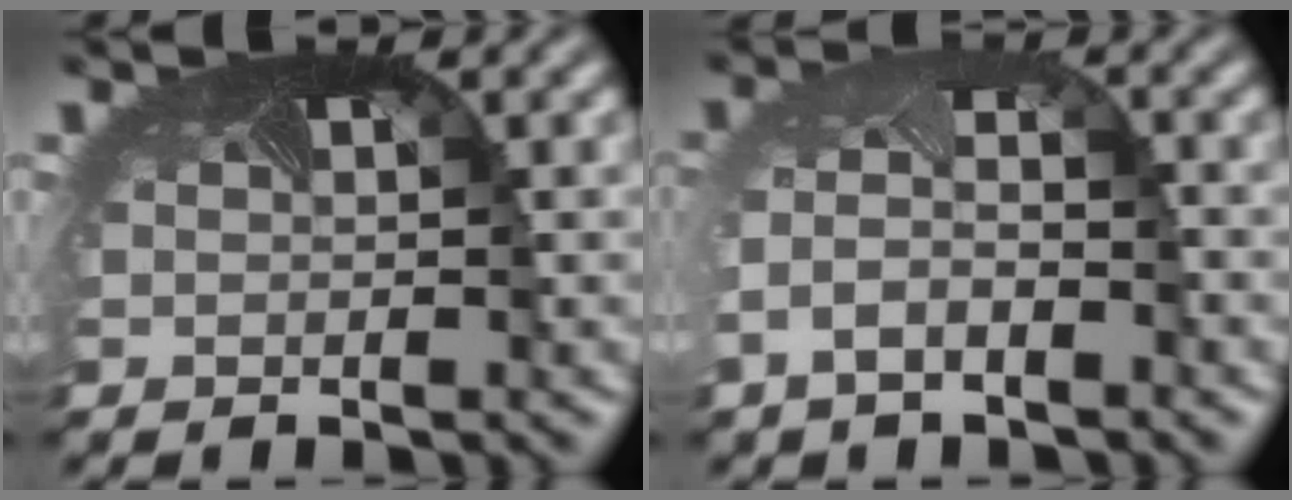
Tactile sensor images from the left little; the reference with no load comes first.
{"total": 3.3, "force": [-1.8, 1.8, 2.1], "torque": [-0.066, -0.008, -0.041]}